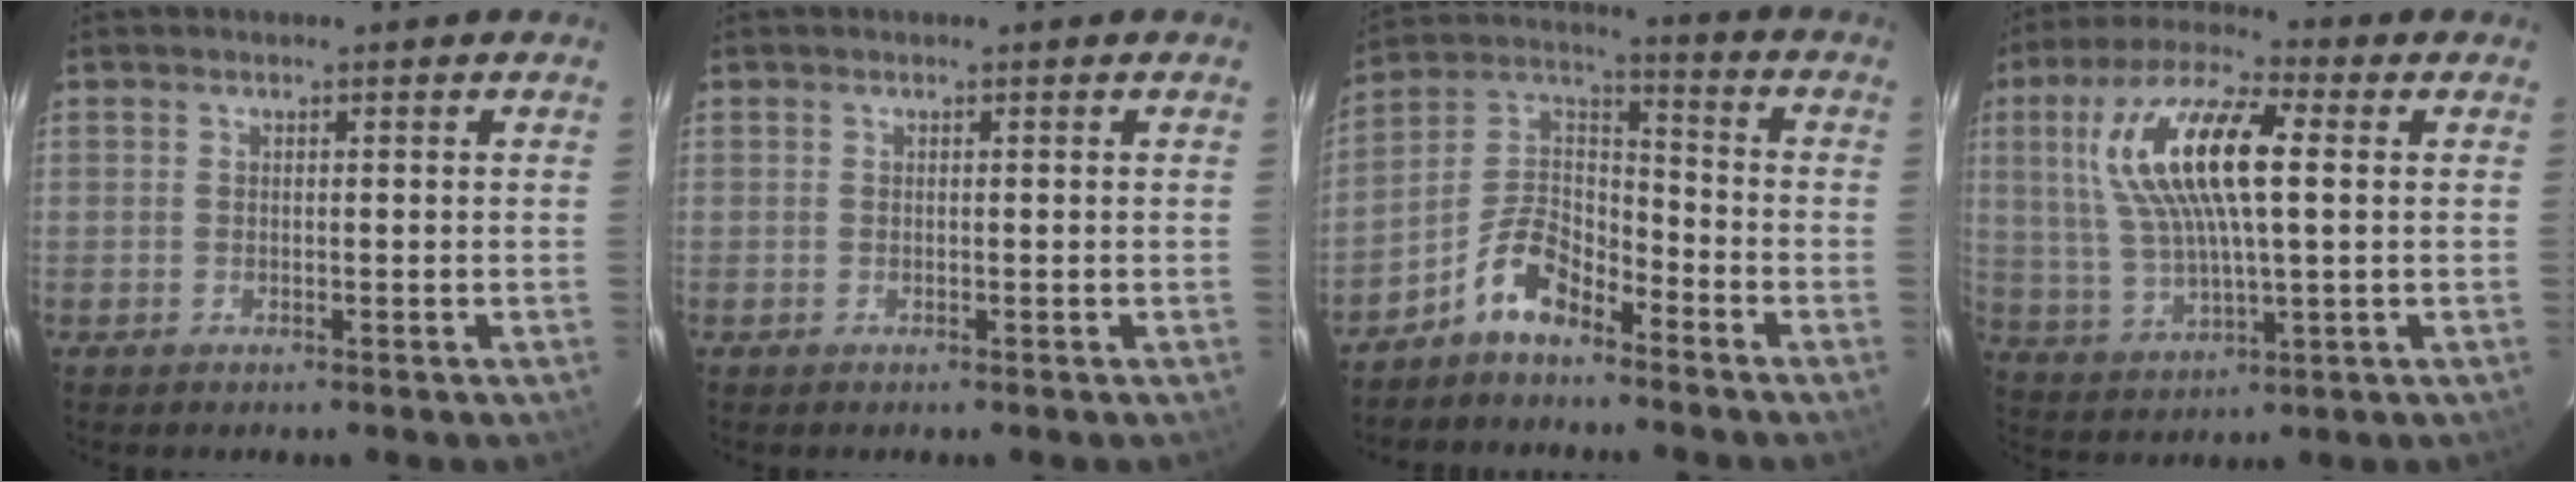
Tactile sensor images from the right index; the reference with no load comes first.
{"total": 0.0}
{"total": 9.6, "force": [-6.6, 4.4, 5.4], "torque": [-0.123, 0.034, -0.131]}
{"total": 16.8, "force": [3.8, 5.4, 15.5], "torque": [-0.305, 0.017, 0.074]}